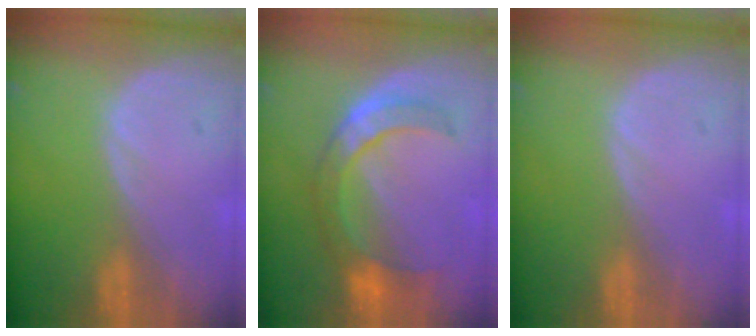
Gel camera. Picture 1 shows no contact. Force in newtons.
{"total": 7.6, "press": 7.3, "slide": 1.9}
{"total": 0.0}